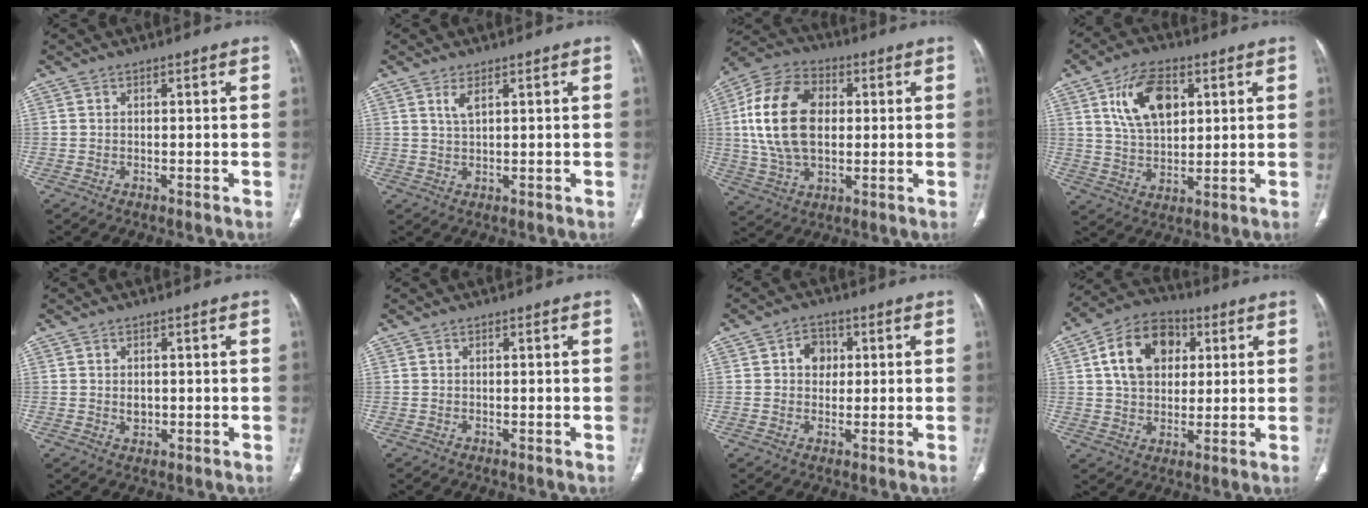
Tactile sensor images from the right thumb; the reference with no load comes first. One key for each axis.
{"total": 2.4, "fx": 1.2, "fy": 0.7, "fz": 1.9, "tx": -0.045, "ty": -0.005, "tz": 0.031}
{"total": 18.4, "fx": 2.1, "fy": 11.9, "fz": 13.9, "tx": -0.254, "ty": 0.015, "tz": 0.039}
{"total": 12.6, "fx": 4.4, "fy": 7.4, "fz": 9.2, "tx": -0.143, "ty": -0.009, "tz": 0.085}
{"total": 2.0, "fx": 0.0, "fy": 1.6, "fz": 1.2, "tx": -0.011, "ty": 0.000, "tz": 0.005}
{"total": 0.0}
{"total": 4.8, "fx": 1.0, "fy": 4.0, "fz": 2.5, "tx": -0.010, "ty": 0.003, "tz": 0.012}
{"total": 14.2, "fx": 4.0, "fy": 10.3, "fz": 9.0, "tx": -0.125, "ty": 0.006, "tz": 0.060}